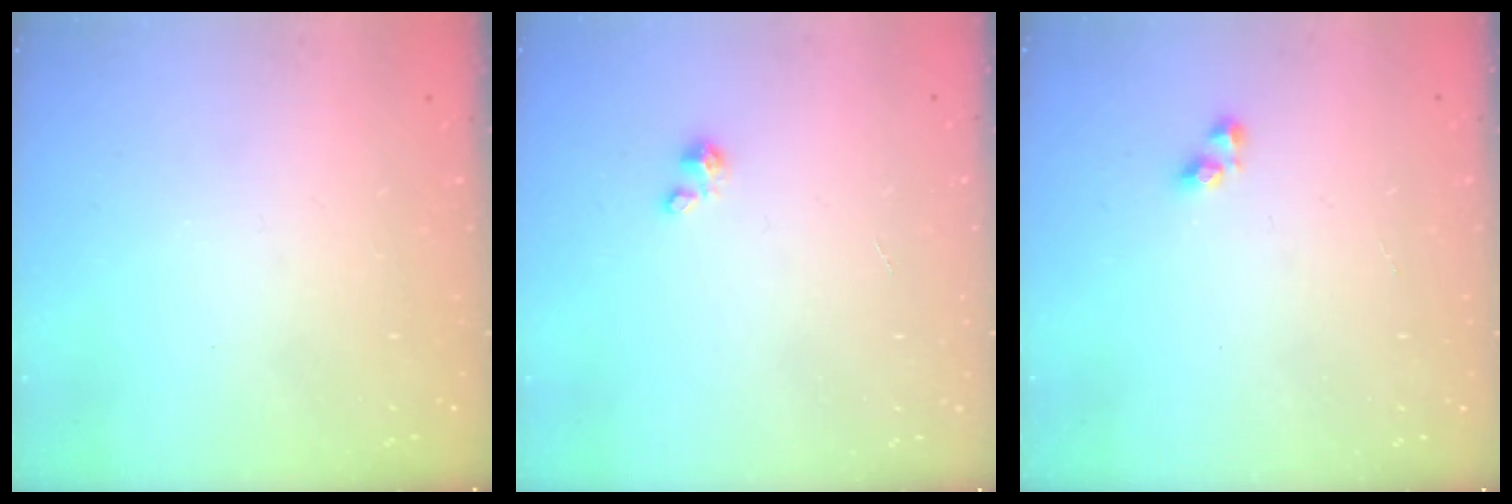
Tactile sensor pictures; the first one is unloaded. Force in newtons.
{"total": 1.2, "press": 1.1, "slide": 0.1}
{"total": 3.2, "press": 3.2, "slide": 0.3}